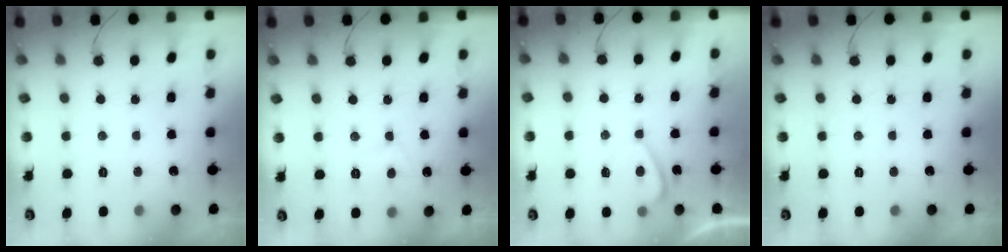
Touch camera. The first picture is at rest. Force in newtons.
{"total": 5.6, "press": 5.6, "slide": 0.6}
{"total": 2.1, "press": 2.0, "slide": 0.7}
{"total": 0.0}